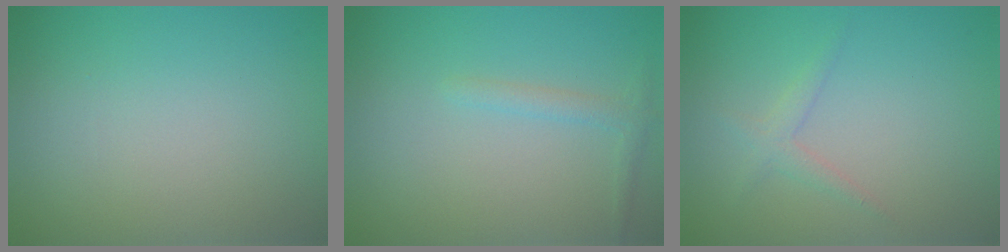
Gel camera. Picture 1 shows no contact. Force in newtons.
{"total": 1.3, "press": 1.3, "slide": 0.1}
{"total": 1.3, "press": 1.3, "slide": 0.1}